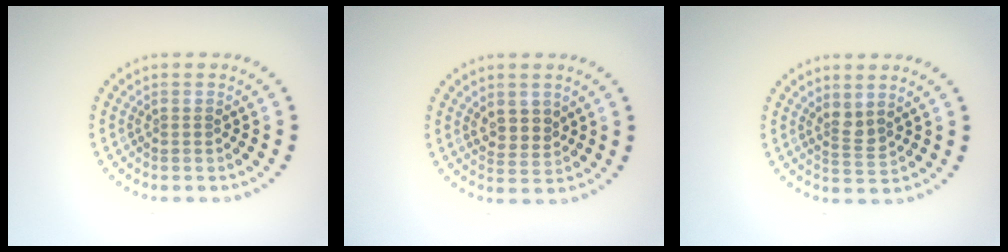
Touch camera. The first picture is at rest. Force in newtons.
{"total": 2.2, "press": 2.0, "slide": 0.9}
{"total": 1.8, "press": 1.4, "slide": 1.1}